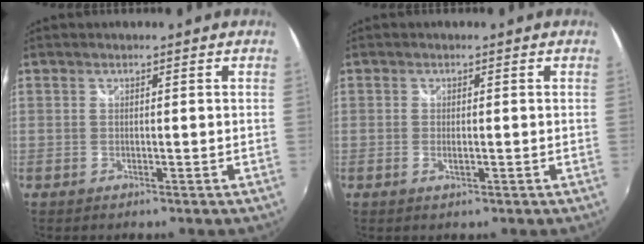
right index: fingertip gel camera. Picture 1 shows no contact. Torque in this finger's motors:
{"motor_torque": [-0.28, 0.02, -0.01, -0.01]}